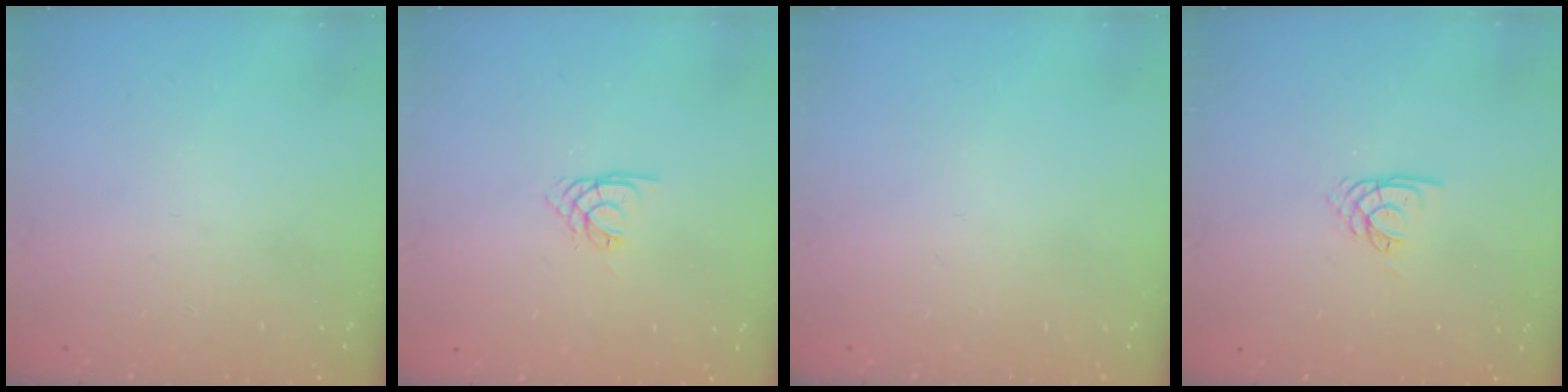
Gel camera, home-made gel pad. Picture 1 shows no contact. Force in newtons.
{"total": 1.7, "press": 1.7, "slide": 0.4}
{"total": 0.0}
{"total": 1.9, "press": 1.9, "slide": 0.2}